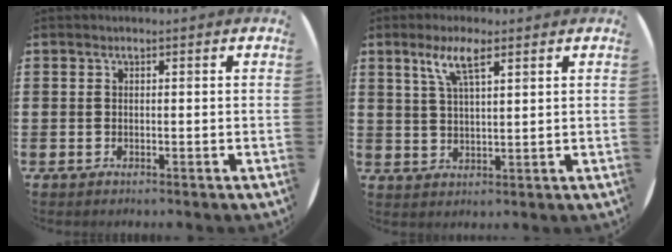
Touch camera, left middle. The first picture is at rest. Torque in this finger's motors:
{"motor_torque": [1.14, -0.99, 0.18, 0.07]}